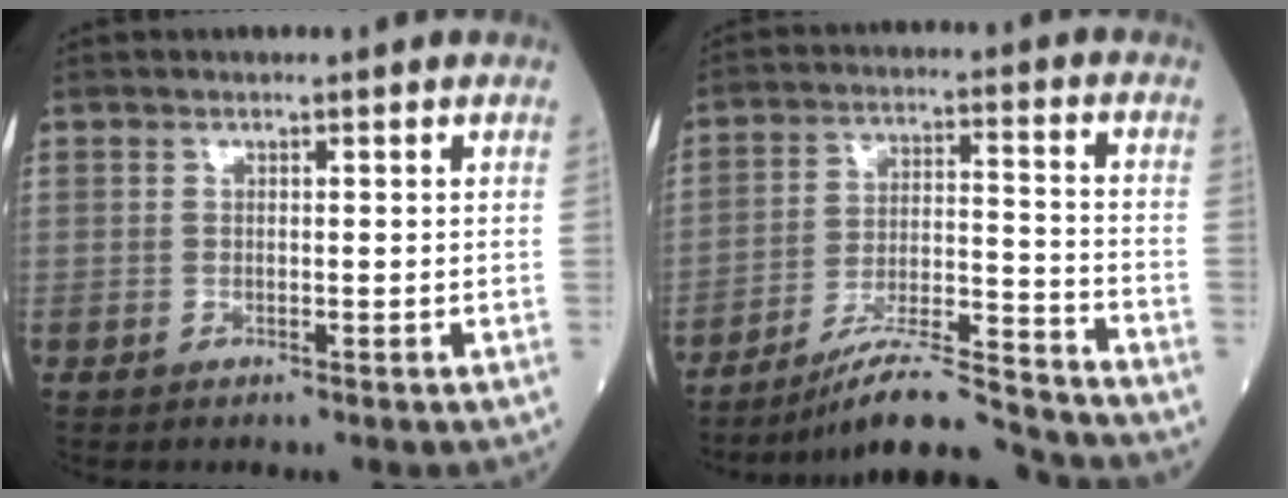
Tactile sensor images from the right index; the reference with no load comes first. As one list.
[{"total": 12.9, "force": [-12.1, -0.3, 4.5], "torque": [-0.068, 0.022, -0.208]}]